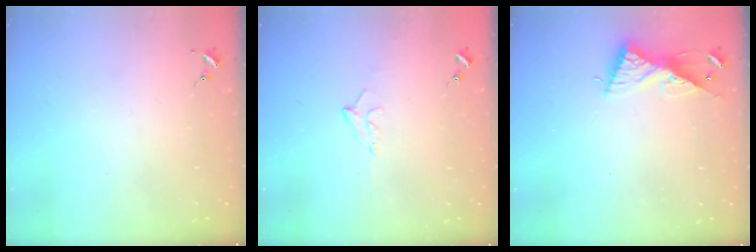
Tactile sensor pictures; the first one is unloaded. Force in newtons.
{"total": 7.1, "press": 7.0, "slide": 1.2}
{"total": 9.1, "press": 9.1, "slide": 0.4}